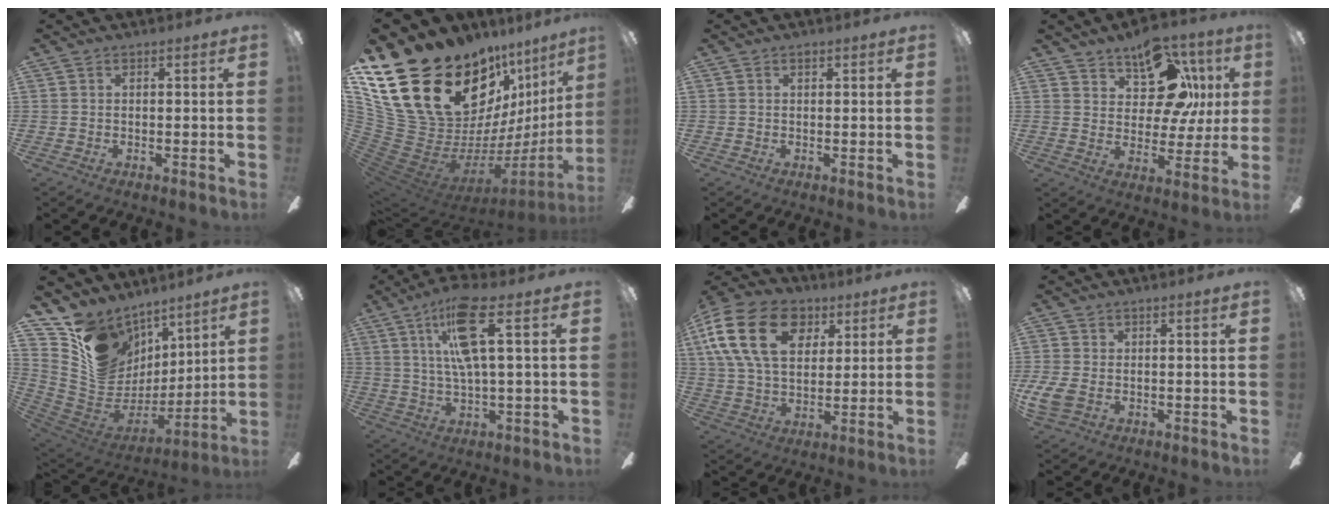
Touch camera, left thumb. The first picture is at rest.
{"total": 31.5, "force": [15.5, 16.8, 21.7], "torque": [-0.410, -0.149, 0.338]}
{"total": 0.6, "force": [0.4, 0.3, 0.3], "torque": [-0.006, 0.002, 0.006]}
{"total": 15.6, "force": [7.9, 9.2, 9.7], "torque": [-0.140, -0.028, 0.142]}
{"total": 15.1, "force": [9.0, 11.3, 4.5], "torque": [-0.100, -0.061, 0.180]}
{"total": 14.8, "force": [5.5, 3.9, 13.2], "torque": [-0.235, -0.001, 0.086]}
{"total": 20.3, "force": [8.2, 13.3, 12.9], "torque": [-0.252, -0.015, 0.142]}
{"total": 4.5, "force": [-0.6, 3.1, 3.3], "torque": [-0.083, -0.001, -0.013]}